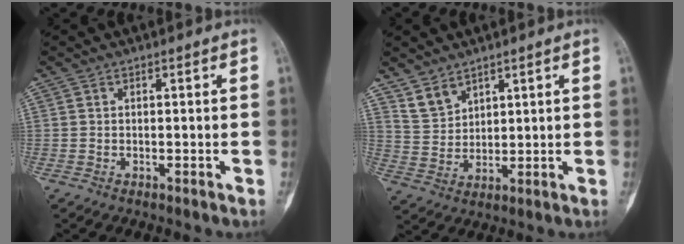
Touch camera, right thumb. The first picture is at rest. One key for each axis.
{"total": 5.2, "fx": 4.1, "fy": 2.8, "fz": 1.4, "tx": -0.009, "ty": -0.027, "tz": 0.092}